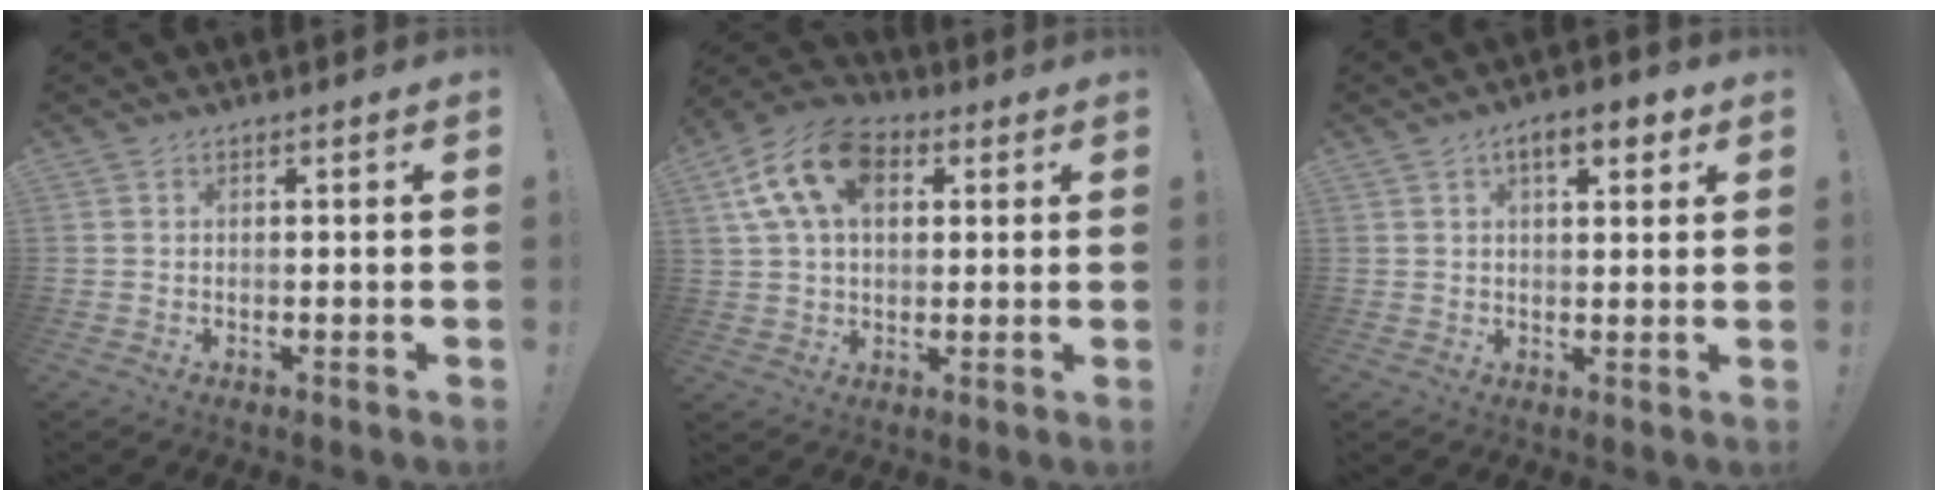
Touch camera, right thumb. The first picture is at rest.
{"total": 16.0, "force": [5.7, 10.5, 10.6], "torque": [-0.197, -0.005, 0.107]}
{"total": 6.6, "force": [3.2, 2.6, 5.1], "torque": [-0.063, -0.006, 0.050]}